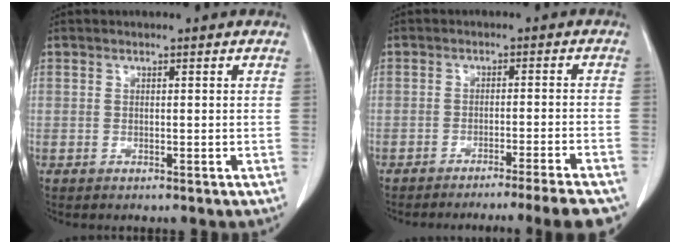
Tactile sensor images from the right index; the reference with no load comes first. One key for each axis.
{"total": 12.5, "fx": -11.0, "fy": -0.5, "fz": 5.9, "tx": -0.037, "ty": -0.012, "tz": -0.136}